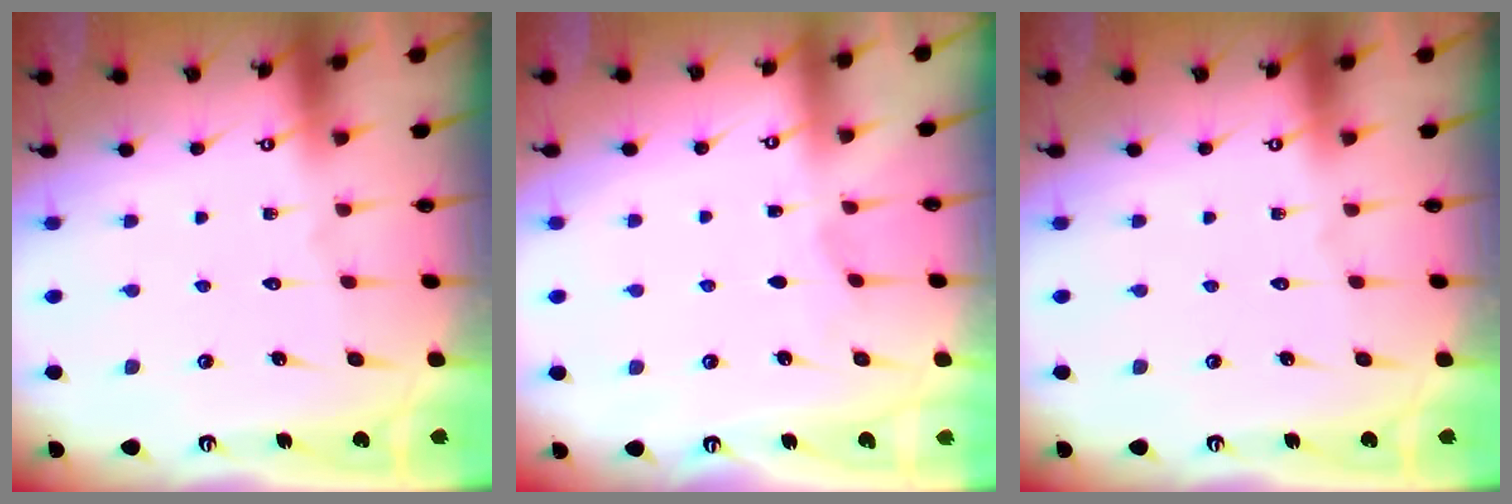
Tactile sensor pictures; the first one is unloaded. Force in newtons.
{"total": 2.3, "press": 2.3, "slide": 0.4}
{"total": 0.0}